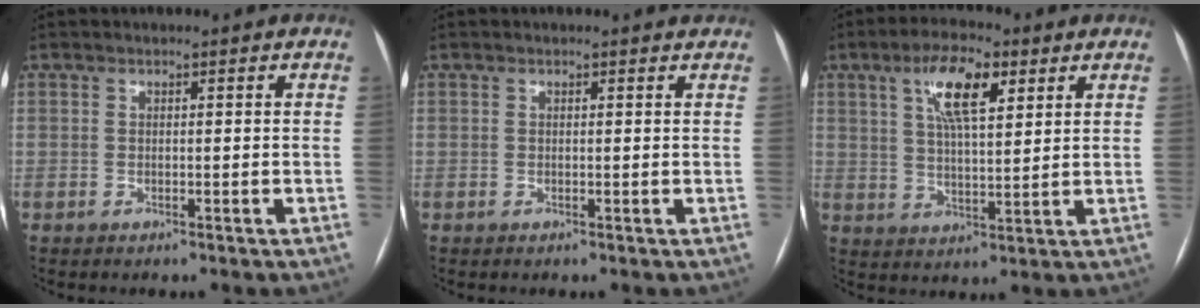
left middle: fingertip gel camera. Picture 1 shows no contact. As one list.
[{"total": 1.0, "force": [0.9, 0.1, 0.0], "torque": [-0.009, -0.003, 0.002]}, {"total": 9.2, "force": [4.3, 2.7, 7.7], "torque": [-0.142, 0.014, 0.078]}]